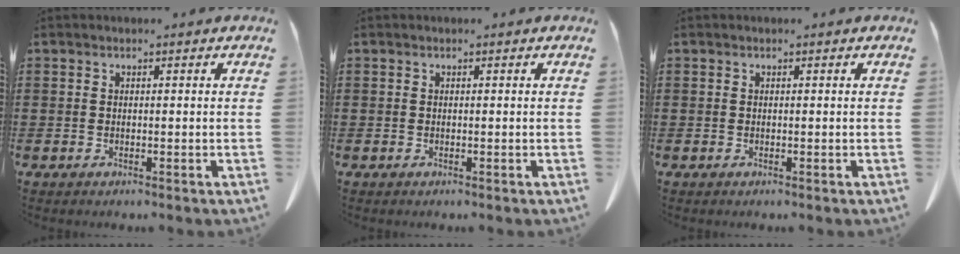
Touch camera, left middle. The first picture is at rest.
{"total": 0.0}
{"total": 0.0}